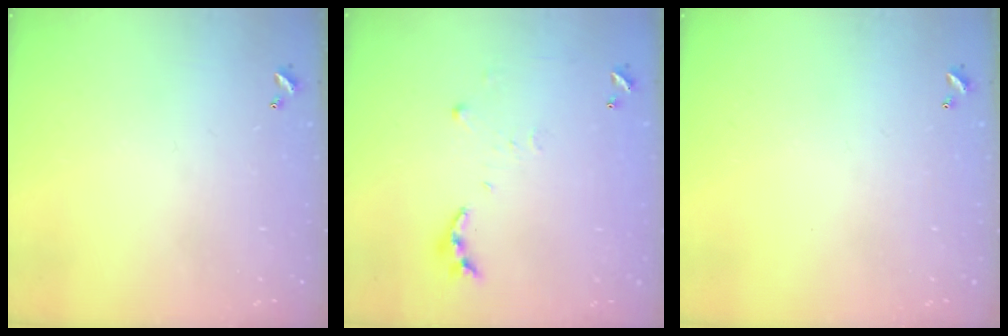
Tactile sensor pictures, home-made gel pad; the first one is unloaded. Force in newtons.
{"total": 6.3, "press": 6.3, "slide": 0.6}
{"total": 0.0}